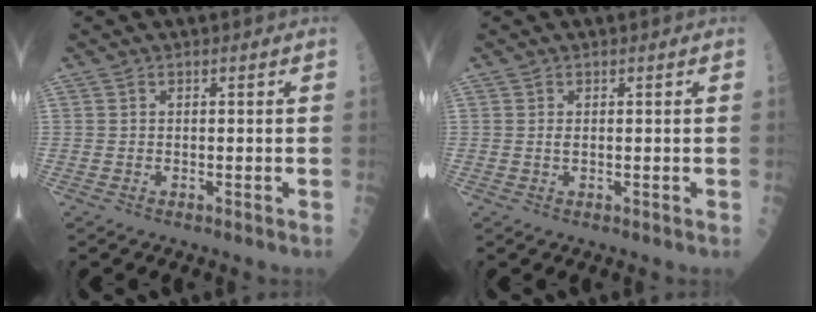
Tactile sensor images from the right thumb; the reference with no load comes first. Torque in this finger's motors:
{"motor_torque": [0.02, 0.23, 0.39, 0.10, -0.02]}